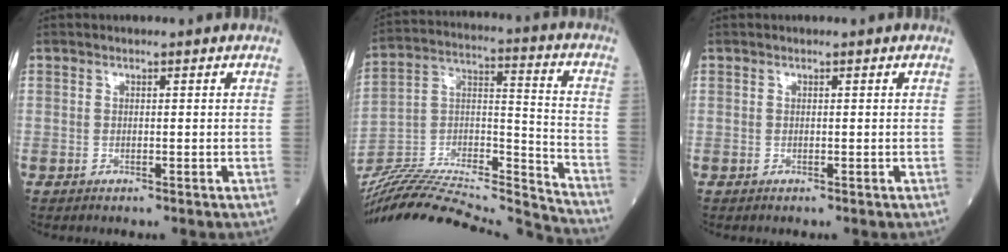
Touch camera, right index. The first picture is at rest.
{"total": 29.2, "force": [-27.5, 1.6, 9.9], "torque": [-0.167, -0.006, -0.435]}
{"total": 0.0}